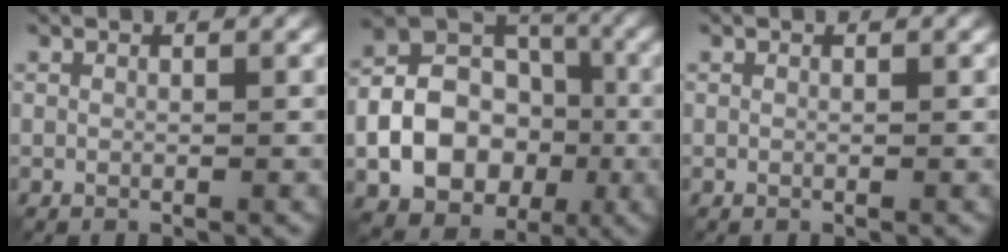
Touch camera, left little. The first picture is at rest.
{"total": 10.3, "force": [-2.6, 7.7, 6.3], "torque": [-0.108, -0.003, -0.048]}
{"total": 0.0}